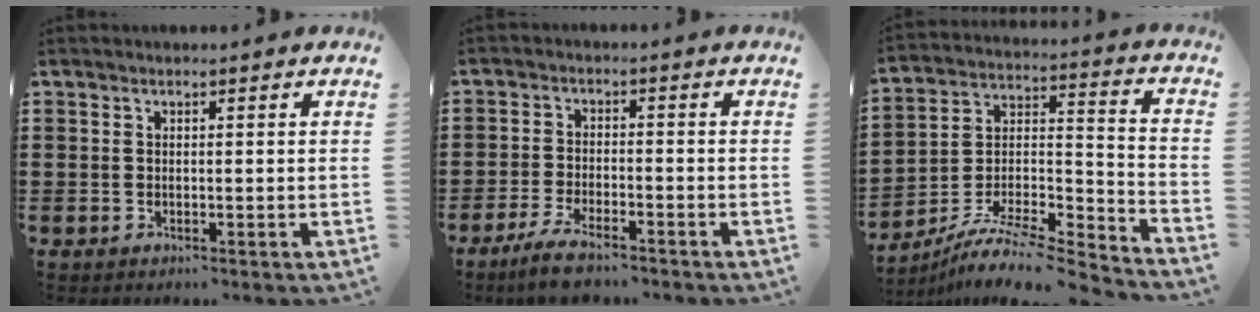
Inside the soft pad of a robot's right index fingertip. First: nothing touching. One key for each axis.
{"total": 4.2, "fx": -3.5, "fy": 0.7, "fz": 2.2, "tx": -0.058, "ty": -0.002, "tz": -0.072}
{"total": 8.0, "fx": -6.9, "fy": 1.5, "fz": 3.8, "tx": -0.070, "ty": 0.003, "tz": -0.138}